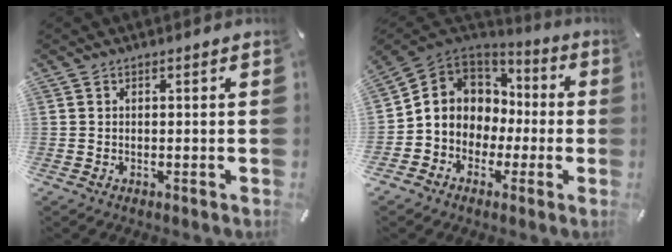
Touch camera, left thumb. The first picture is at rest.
{"total": 8.8, "force": [-1.7, 8.6, 1.2], "torque": [-0.054, 0.001, -0.025]}